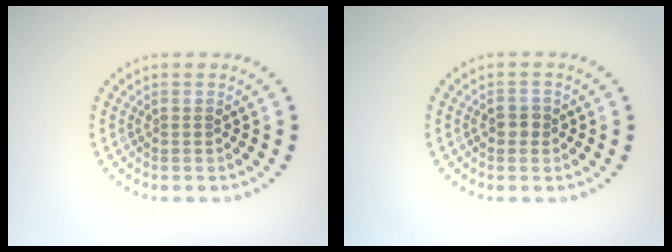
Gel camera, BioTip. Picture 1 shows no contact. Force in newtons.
{"total": 1.3, "press": 1.3, "slide": 0.3}